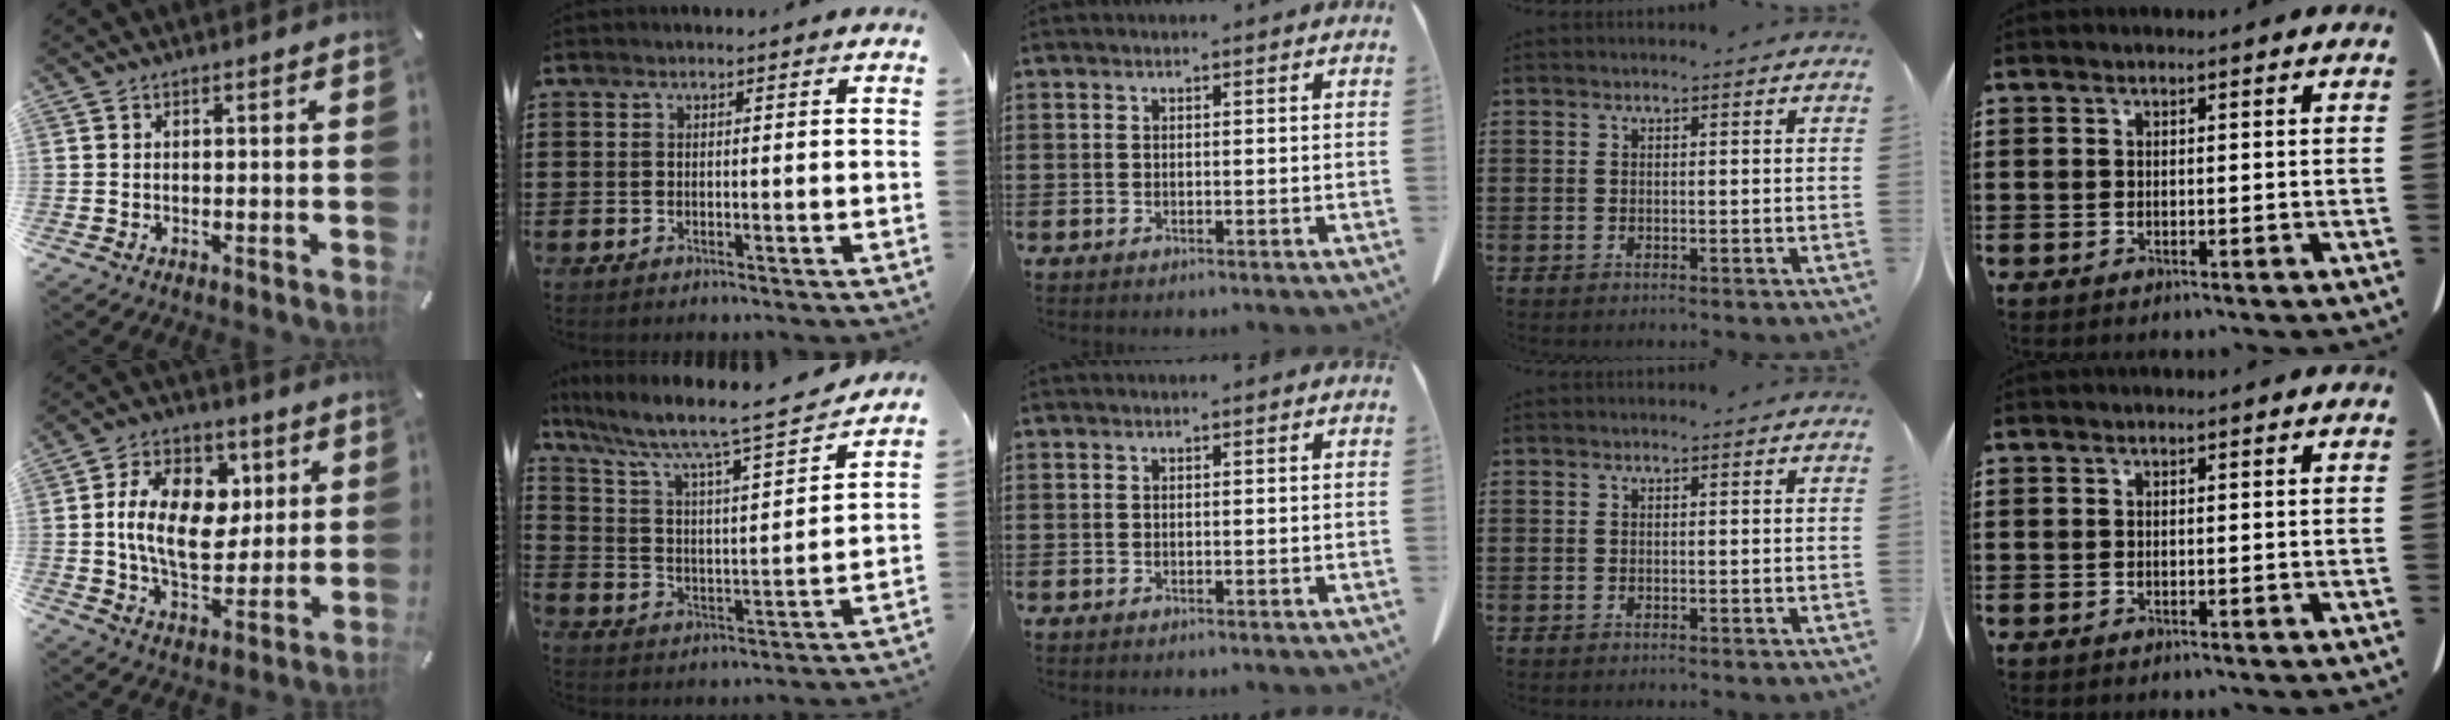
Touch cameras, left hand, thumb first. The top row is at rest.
{"thumb": {"total": 16.4, "force": [2.7, 10.9, 12.0], "torque": [-0.205, 0.011, 0.045]}, "index": {"total": 7.1, "force": [5.9, 0.6, 3.9], "torque": [-0.104, -0.050, 0.091]}}